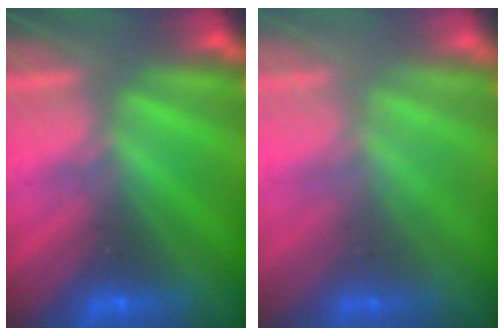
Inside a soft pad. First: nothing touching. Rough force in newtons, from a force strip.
{"total": 2.3}